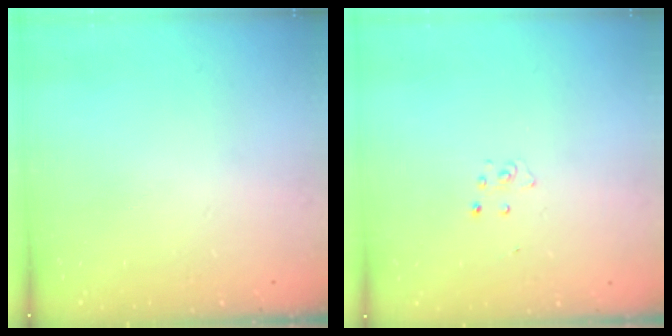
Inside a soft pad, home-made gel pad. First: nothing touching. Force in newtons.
{"total": 2.6, "press": 2.6, "slide": 0.2}